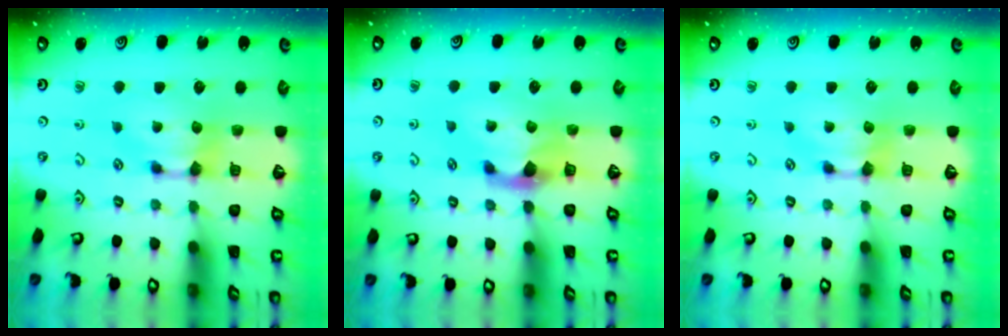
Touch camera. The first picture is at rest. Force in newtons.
{"total": 2.0, "press": 1.6, "slide": 1.2}
{"total": 0.0}